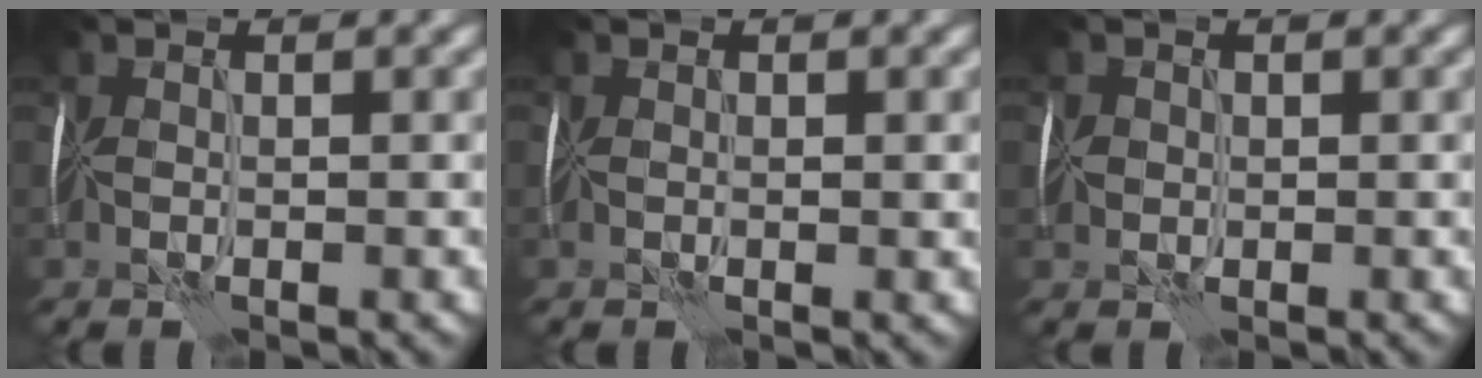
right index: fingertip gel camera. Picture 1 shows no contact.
{"total": 0.0}
{"total": 1.0, "force": [0.0, 1.0, -0.2], "torque": [0.000, 0.005, -0.004]}